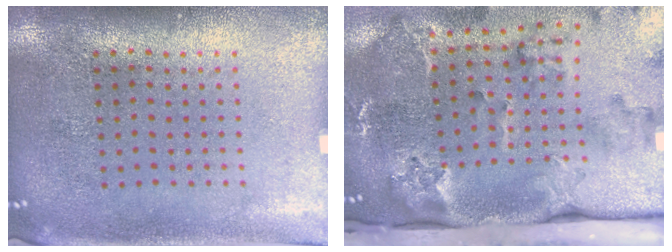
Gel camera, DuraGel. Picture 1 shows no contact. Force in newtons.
{"total": 3.9, "press": 2.7, "slide": 2.7}